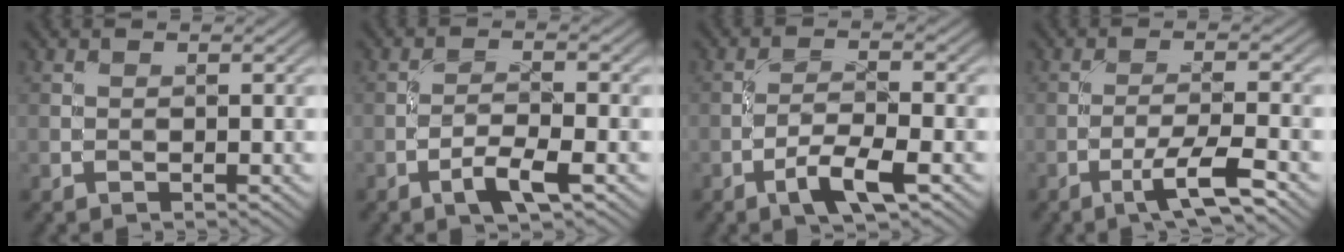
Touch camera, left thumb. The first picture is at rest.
{"total": 3.8, "force": [-2.0, 0.8, 3.1], "torque": [-0.066, 0.002, -0.042]}
{"total": 5.0, "force": [-2.6, 1.2, 4.1], "torque": [-0.085, 0.005, -0.052]}
{"total": 5.4, "force": [-3.3, 0.6, 4.3], "torque": [-0.073, 0.009, -0.062]}